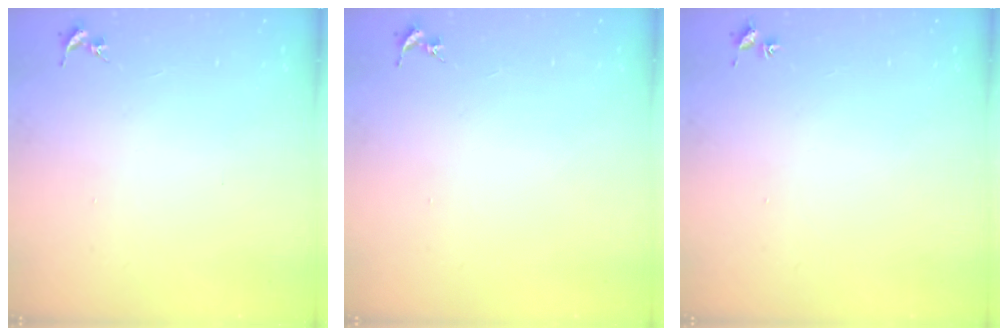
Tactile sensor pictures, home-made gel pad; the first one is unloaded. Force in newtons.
{"total": 0.0}
{"total": 1.8, "press": 1.8, "slide": 0.2}